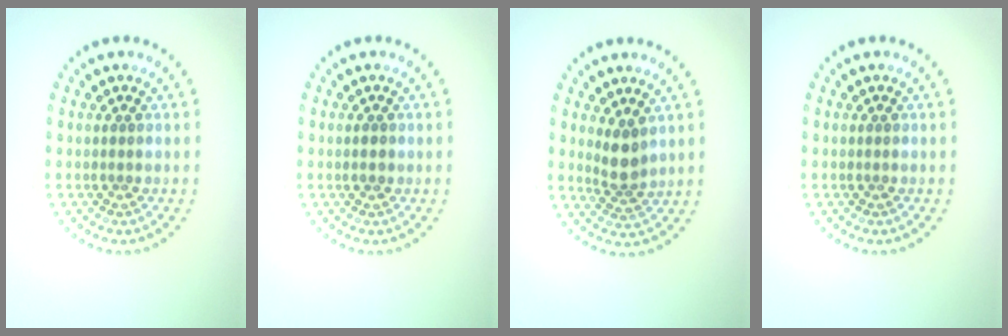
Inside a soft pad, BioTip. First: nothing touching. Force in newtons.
{"total": 1.0, "press": 1.0, "slide": 0.1}
{"total": 2.5, "press": 2.0, "slide": 1.5}
{"total": 0.0}